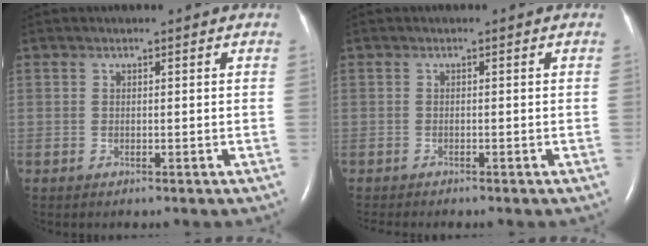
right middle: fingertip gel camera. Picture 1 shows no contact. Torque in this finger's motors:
{"motor_torque": [0.39, -0.36, 0.03, 0.03]}